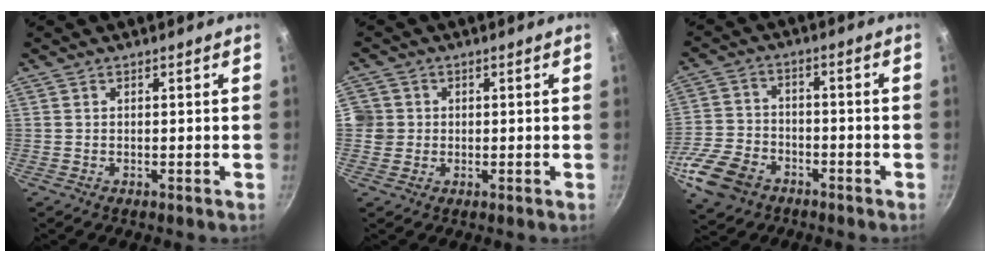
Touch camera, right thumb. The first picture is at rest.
{"total": 4.4, "force": [0.1, 4.3, 1.0], "torque": [0.006, 0.008, -0.003]}
{"total": 11.7, "force": [-6.1, 7.9, 6.0], "torque": [-0.114, 0.032, -0.122]}